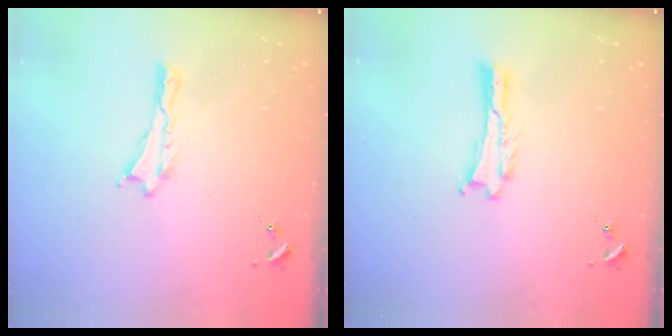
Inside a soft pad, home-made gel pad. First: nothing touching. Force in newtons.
{"total": 0.0}